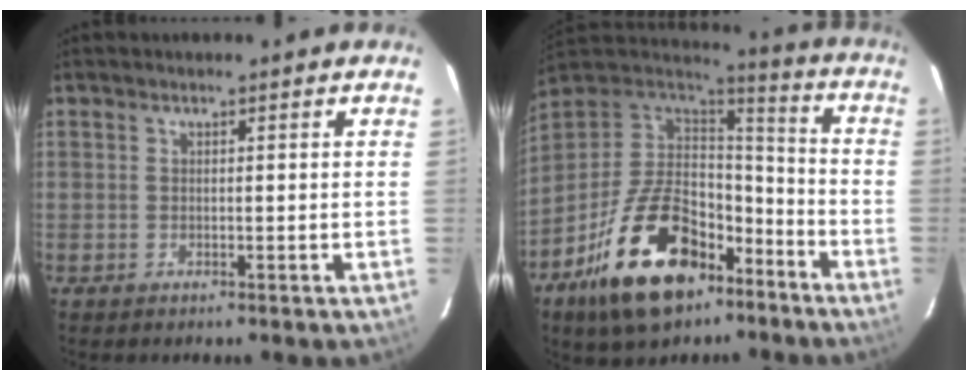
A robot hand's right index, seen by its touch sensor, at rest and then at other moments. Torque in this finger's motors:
{"motor_torque": [1.18, -0.96, 1.06, 0.21]}